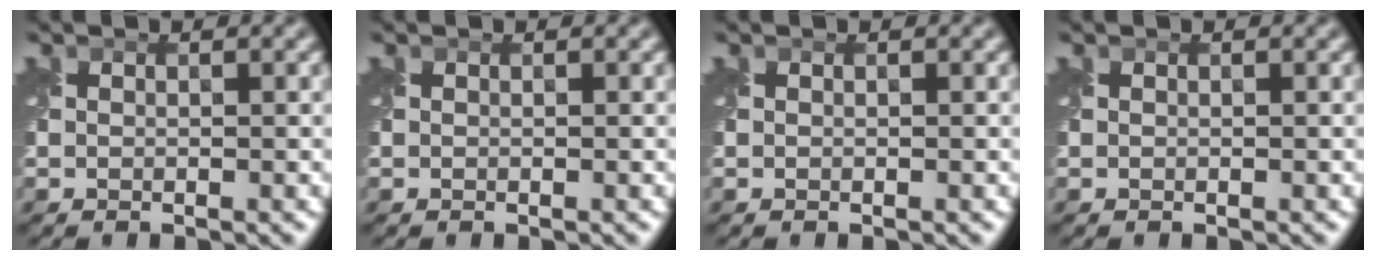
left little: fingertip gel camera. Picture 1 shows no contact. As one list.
[{"total": 0.0}, {"total": 0.0}, {"total": 0.0}]